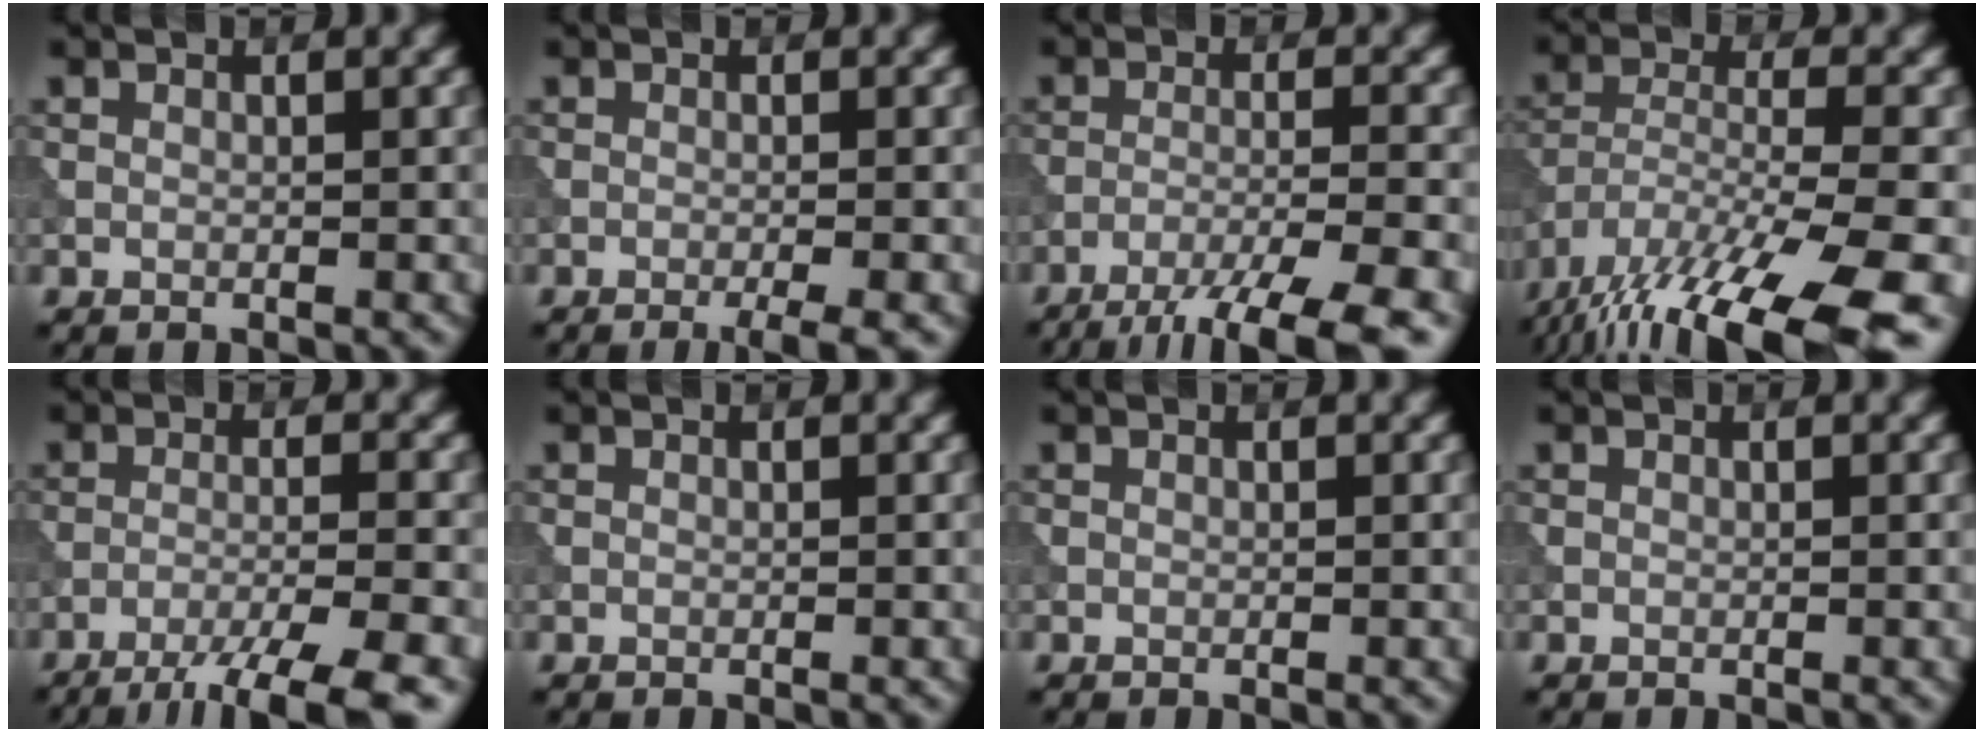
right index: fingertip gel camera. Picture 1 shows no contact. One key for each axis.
{"total": 2.7, "fx": -1.4, "fy": 0.4, "fz": 2.2, "tx": -0.030, "ty": 0.000, "tz": -0.026}
{"total": 8.8, "fx": -6.9, "fy": 1.2, "fz": 5.4, "tx": -0.084, "ty": -0.015, "tz": -0.102}
{"total": 15.5, "fx": -11.2, "fy": 3.8, "fz": 10.0, "tx": -0.207, "ty": -0.034, "tz": -0.176}
{"total": 8.0, "fx": -6.1, "fy": 1.1, "fz": 5.0, "tx": -0.075, "ty": -0.012, "tz": -0.092}
{"total": 0.0}
{"total": 0.0}
{"total": 0.0}